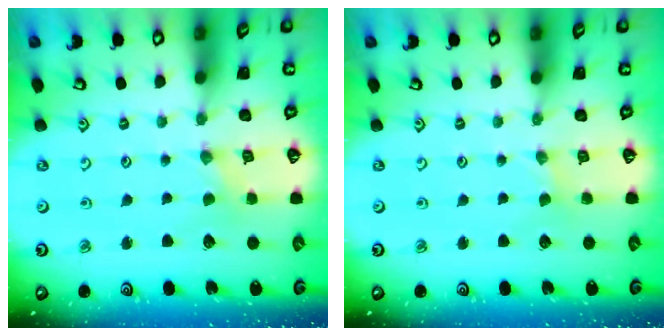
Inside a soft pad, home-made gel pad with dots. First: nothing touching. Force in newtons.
{"total": 0.0}